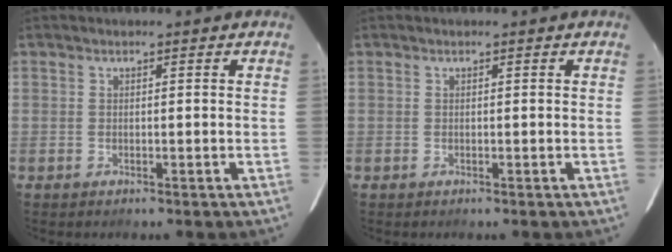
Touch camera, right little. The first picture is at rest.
{"total": 0.0}